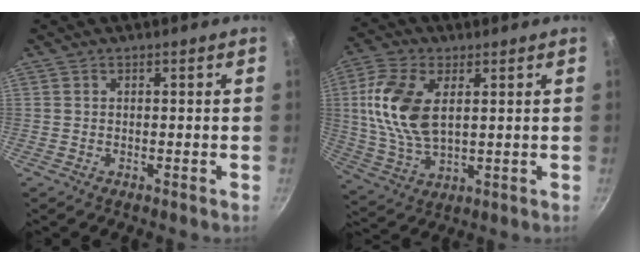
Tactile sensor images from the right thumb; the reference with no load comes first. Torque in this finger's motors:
{"motor_torque": [-0.18, 0.70, 0.37, 0.37, 0.33]}